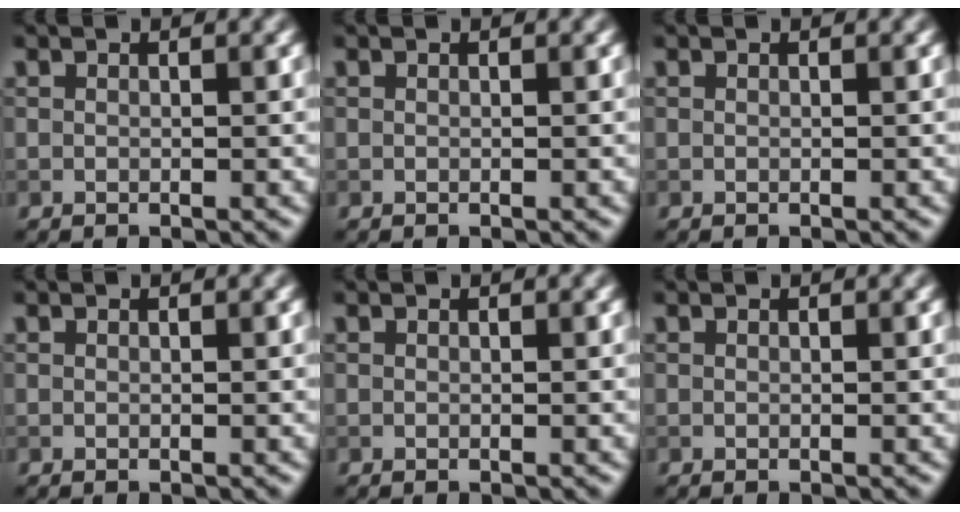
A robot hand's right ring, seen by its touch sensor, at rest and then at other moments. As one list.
[{"total": 0.0}, {"total": 0.0}, {"total": 0.0}, {"total": 0.0}, {"total": 0.0}]